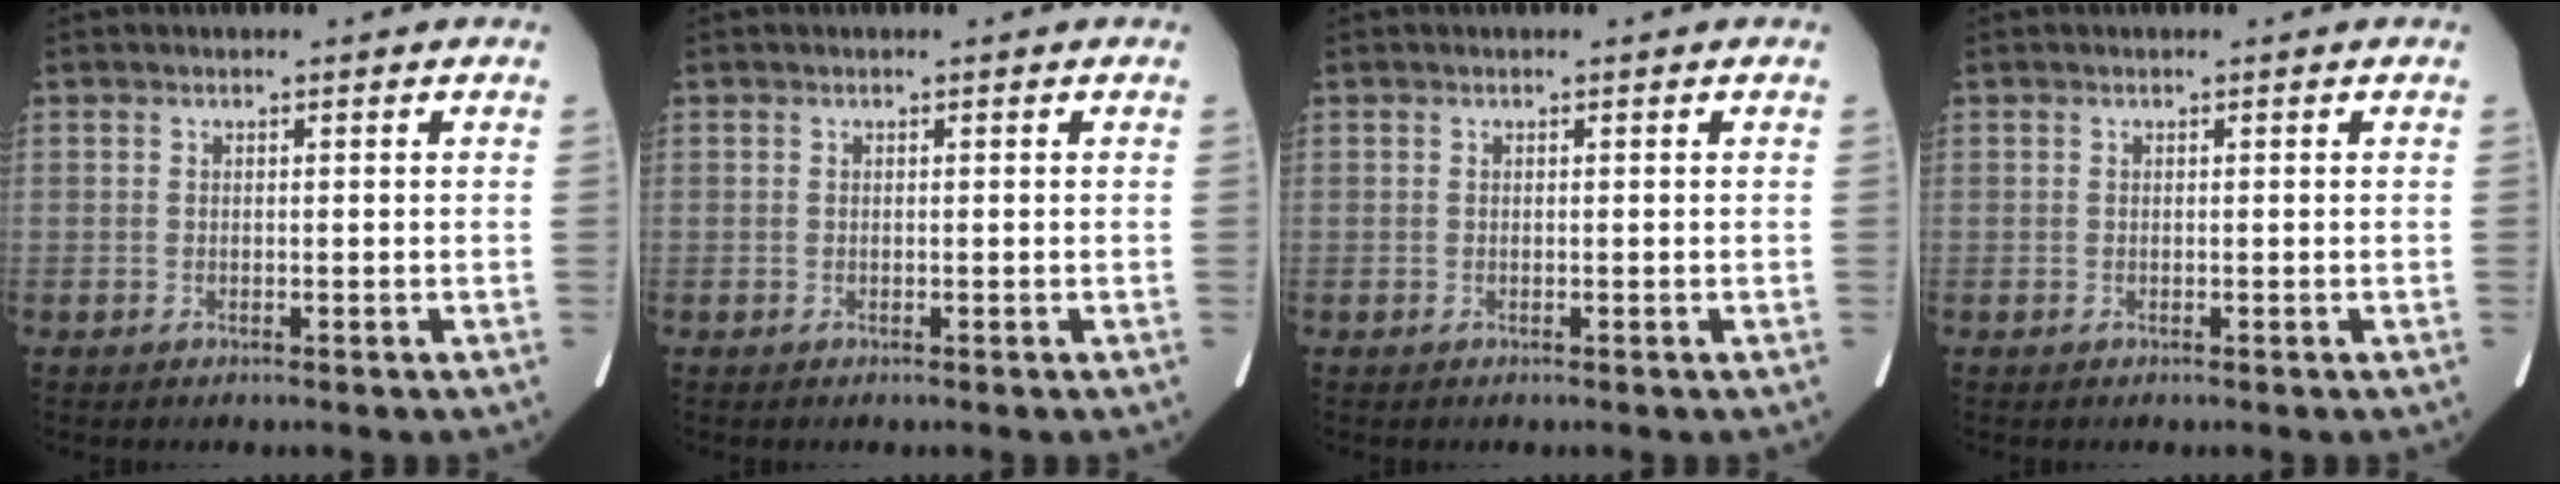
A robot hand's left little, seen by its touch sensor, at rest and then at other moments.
{"total": 0.0}
{"total": 0.0}
{"total": 0.0}